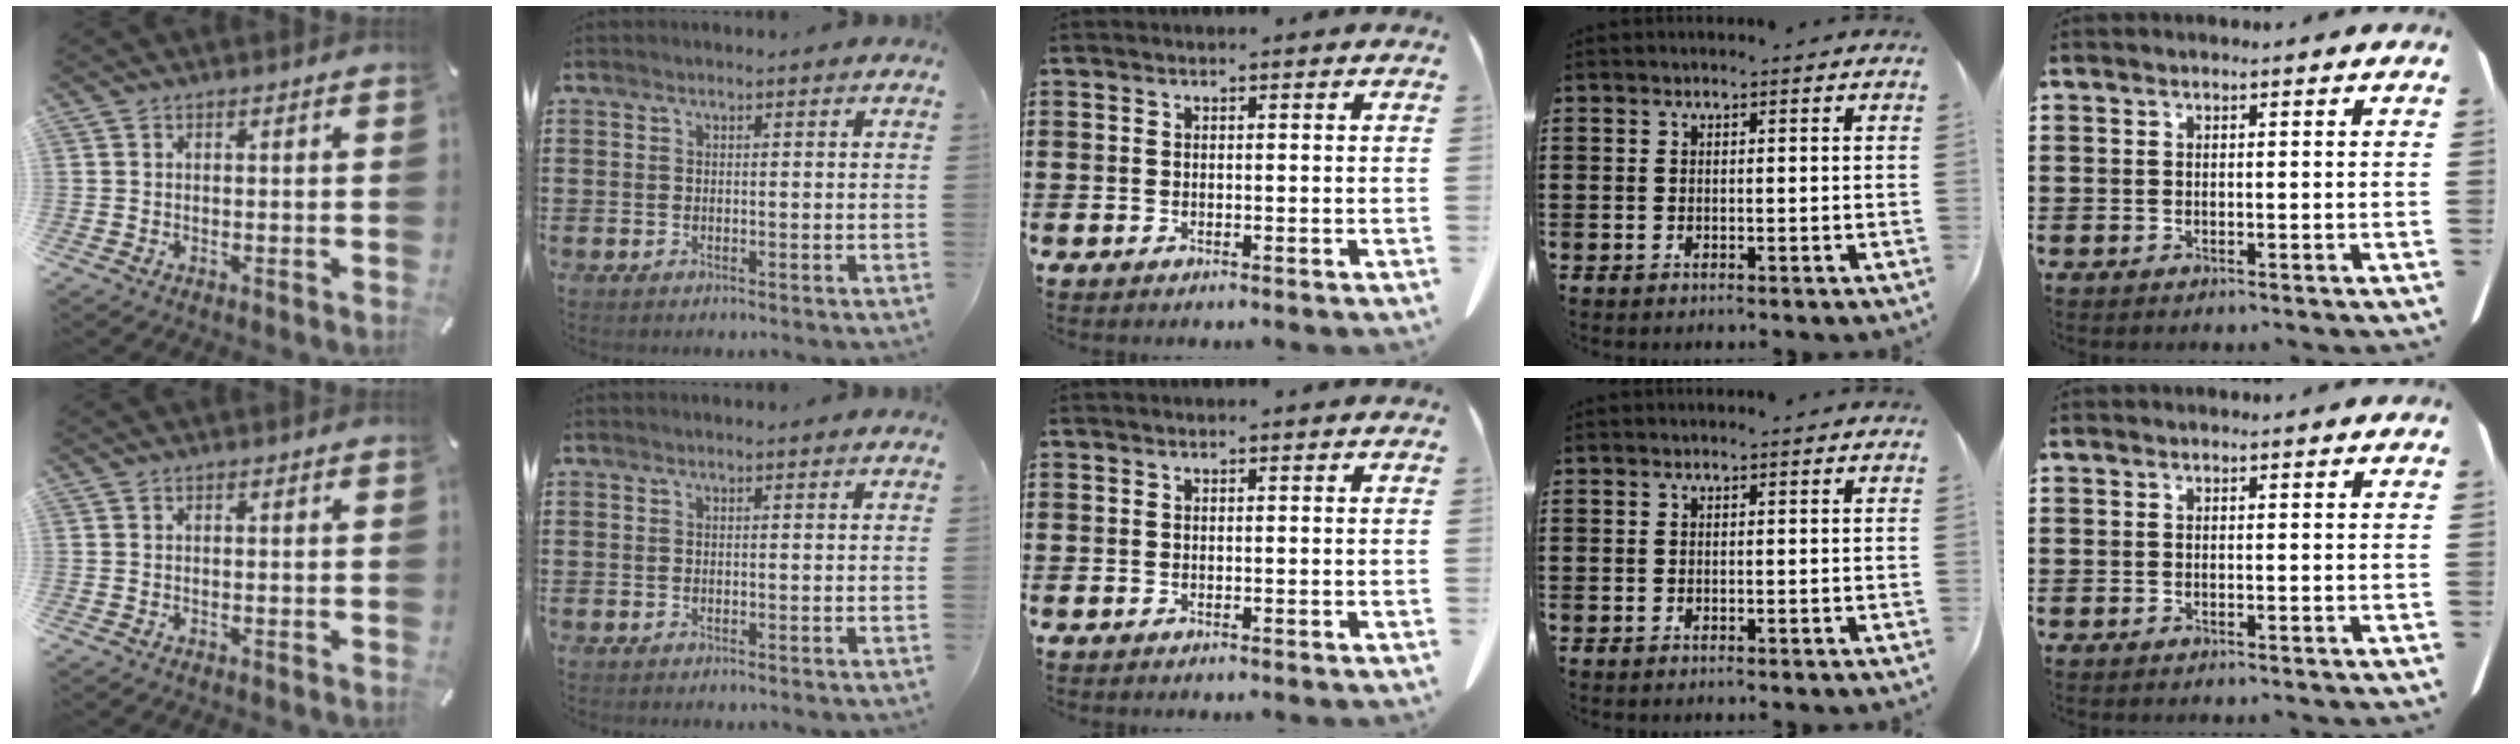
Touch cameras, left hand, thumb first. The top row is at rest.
{}